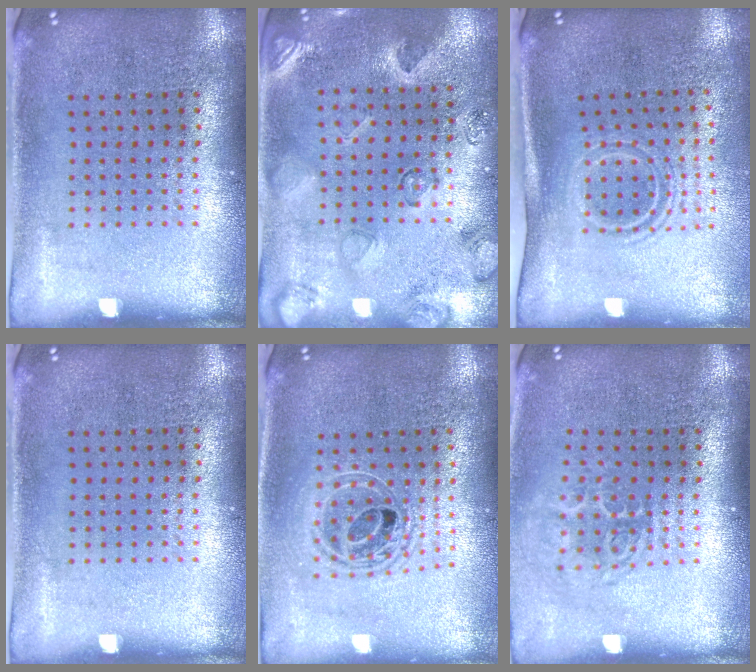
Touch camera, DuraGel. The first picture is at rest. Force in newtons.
{"total": 2.3, "press": 1.9, "slide": 1.3}
{"total": 1.7, "press": 1.1, "slide": 1.2}
{"total": 0.0}
{"total": 1.7, "press": 1.4, "slide": 0.9}
{"total": 1.8, "press": 1.2, "slide": 1.3}